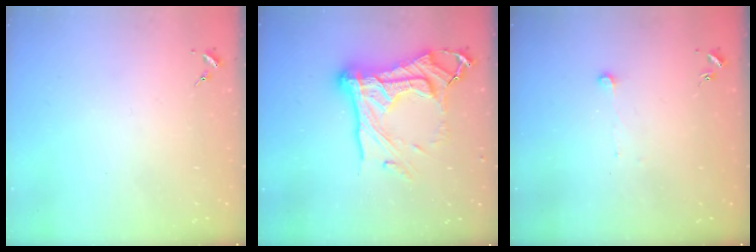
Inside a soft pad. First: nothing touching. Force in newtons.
{"total": 26.5, "press": 26.4, "slide": 2.6}
{"total": 3.8, "press": 3.7, "slide": 0.3}